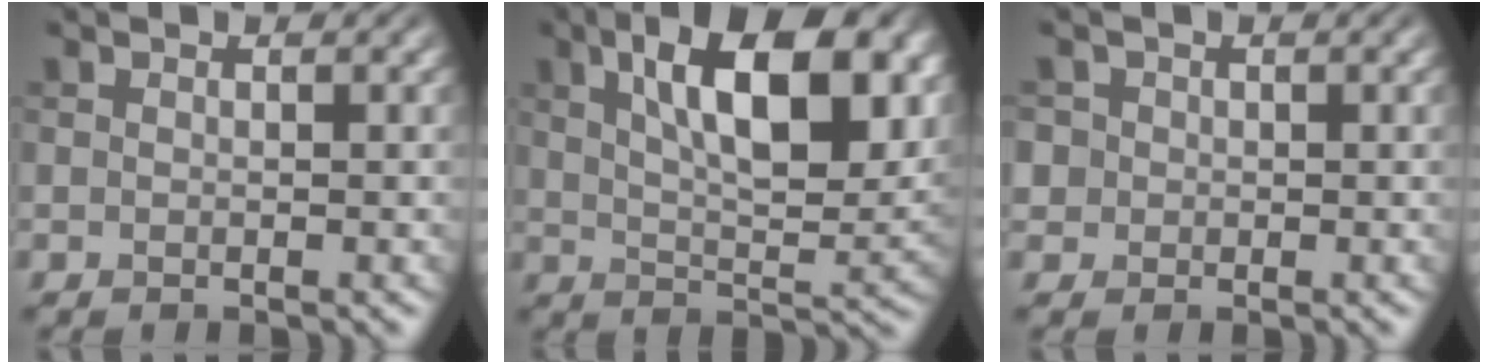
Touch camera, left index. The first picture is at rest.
{"total": 13.0, "force": [5.2, 5.1, 10.8], "torque": [-0.154, 0.004, 0.081]}
{"total": 1.8, "force": [0.4, 1.7, 0.4], "torque": [-0.004, 0.007, 0.009]}